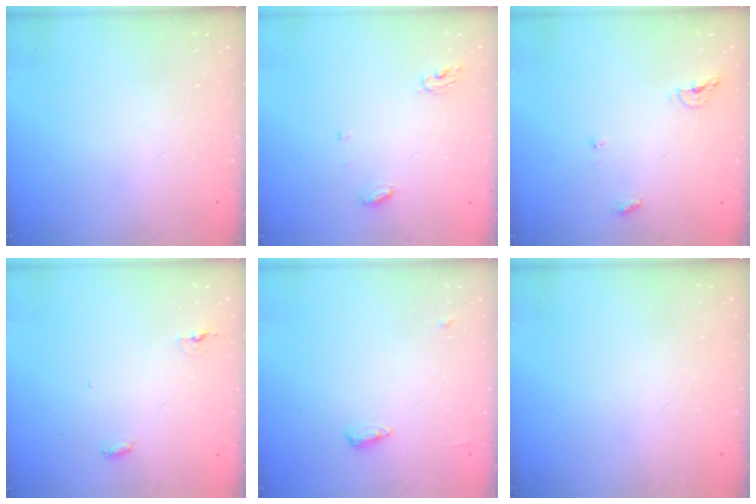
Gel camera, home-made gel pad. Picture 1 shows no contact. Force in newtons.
{"total": 5.1, "press": 5.1, "slide": 0.4}
{"total": 6.8, "press": 6.7, "slide": 0.6}
{"total": 7.4, "press": 4.4, "slide": 6.0}
{"total": 5.5, "press": 5.4, "slide": 1.0}
{"total": 0.0}